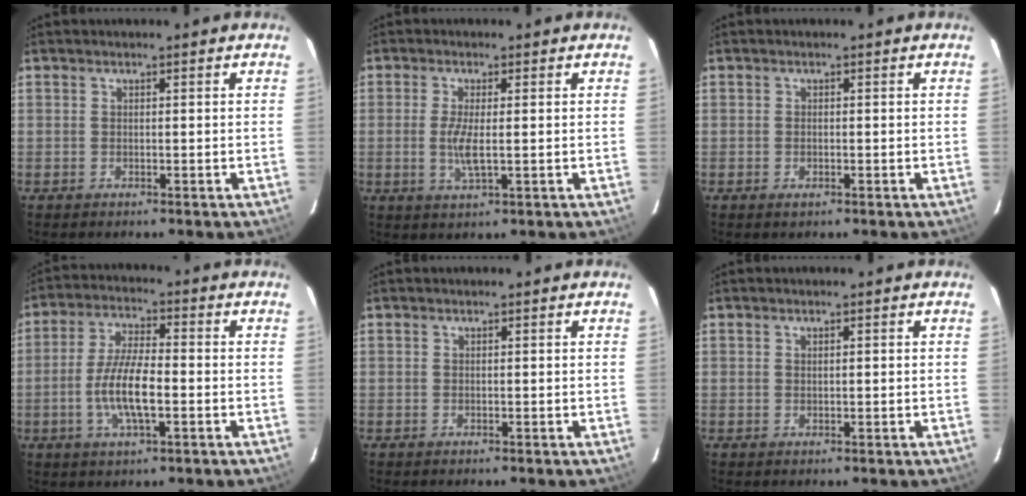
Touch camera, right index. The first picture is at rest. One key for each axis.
{"total": 4.5, "fx": -0.2, "fy": 0.7, "fz": 4.4, "tx": -0.091, "ty": -0.008, "tz": -0.007}
{"total": 0.6, "fx": -0.2, "fy": 0.4, "fz": 0.4, "tx": -0.007, "ty": -0.001, "tz": -0.003}
{"total": 9.3, "fx": -2.3, "fy": 2.6, "fz": 8.7, "tx": -0.173, "ty": 0.000, "tz": -0.046}
{"total": 0.0}
{"total": 0.5, "fx": 0.2, "fy": 0.3, "fz": 0.4, "tx": -0.008, "ty": 0.004, "tz": 0.004}